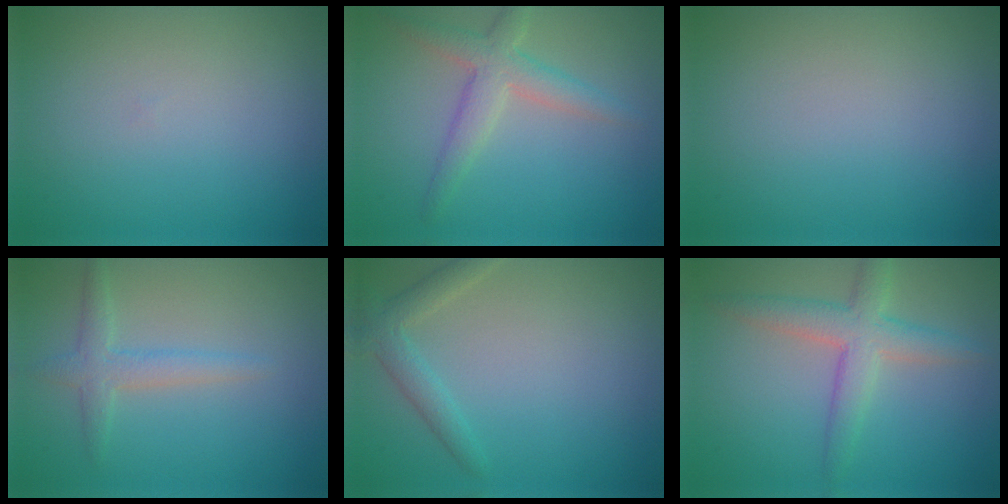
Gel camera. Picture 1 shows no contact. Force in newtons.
{"total": 3.5, "press": 3.5, "slide": 0.3}
{"total": 0.0}
{"total": 2.2, "press": 2.2, "slide": 0.0}
{"total": 2.4, "press": 2.4, "slide": 0.1}
{"total": 4.1, "press": 4.1, "slide": 0.1}